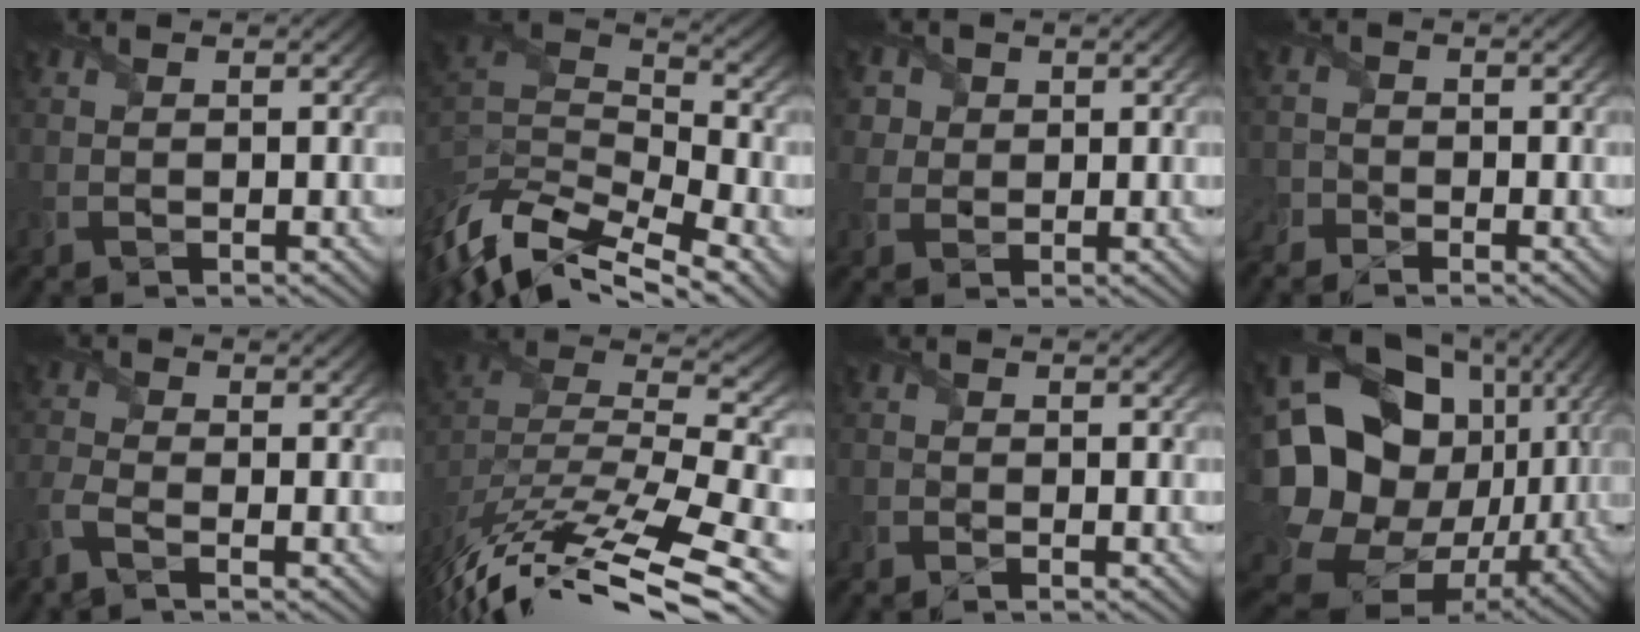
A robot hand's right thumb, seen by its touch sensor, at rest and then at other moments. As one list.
[{"total": 11.6, "force": [-6.2, 4.9, 8.5], "torque": [-0.201, -0.005, -0.113]}, {"total": 3.3, "force": [1.6, 2.8, 0.7], "torque": [-0.047, -0.008, 0.031]}, {"total": 2.6, "force": [-2.2, 1.1, 0.5], "torque": [-0.013, -0.002, -0.050]}, {"total": 3.1, "force": [-2.0, 0.8, 2.2], "torque": [-0.066, -0.004, -0.053]}, {"total": 14.0, "force": [-9.1, 3.8, 9.9], "torque": [-0.198, 0.000, -0.134]}, {"total": 1.2, "force": [-1.1, 0.1, 0.3], "torque": [-0.008, -0.005, -0.026]}, {"total": 21.4, "force": [0.4, 16.8, 13.3], "torque": [-0.312, -0.032, 0.033]}]